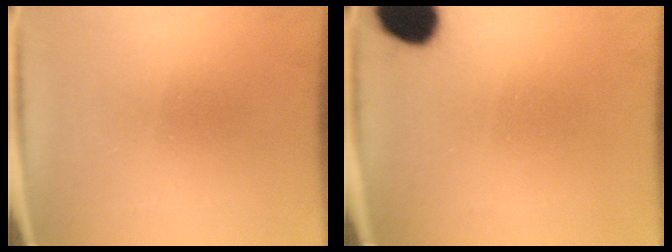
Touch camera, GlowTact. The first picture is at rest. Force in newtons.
{"total": 11.2}